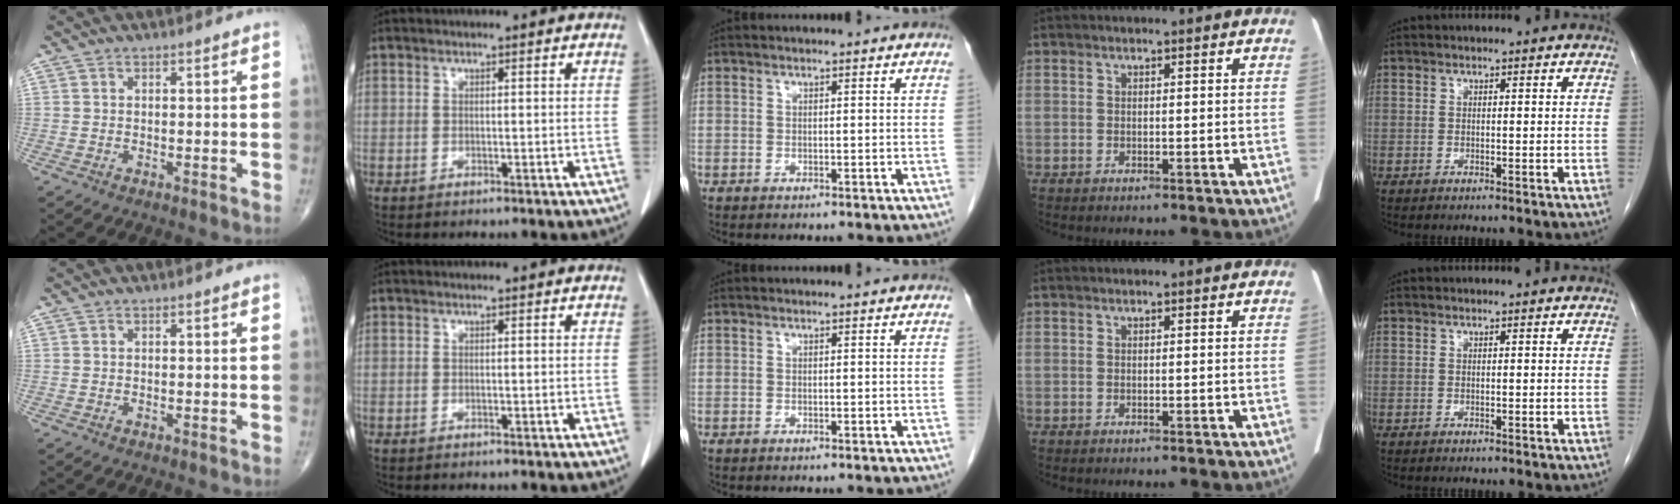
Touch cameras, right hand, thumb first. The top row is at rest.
{}